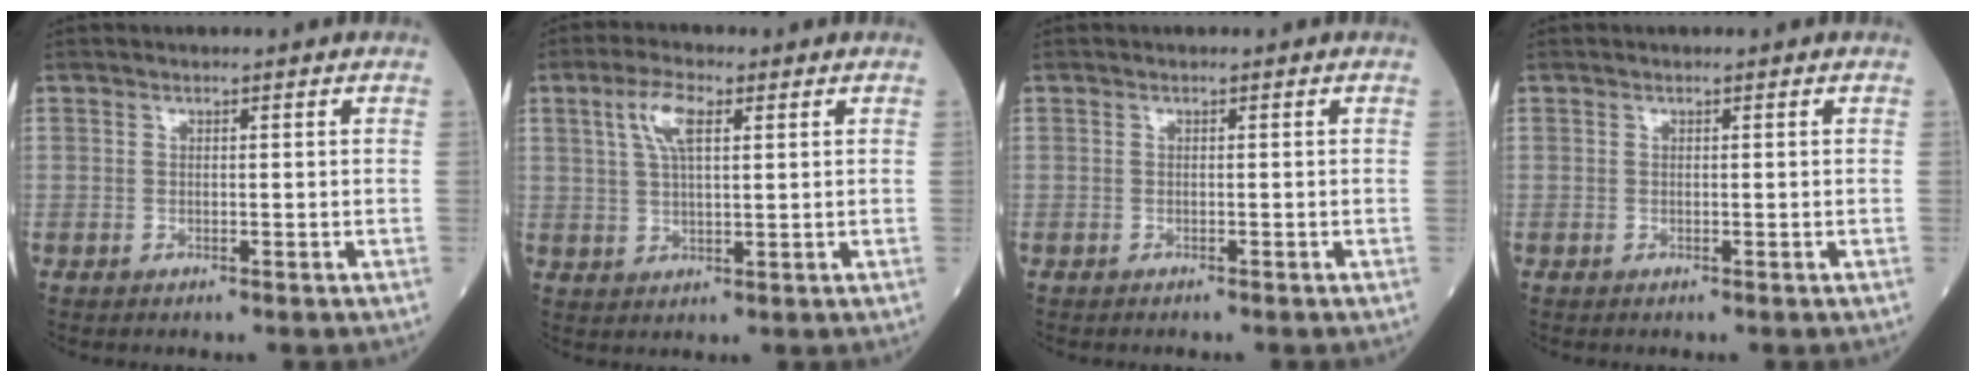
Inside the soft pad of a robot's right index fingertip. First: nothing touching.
{"total": 5.8, "force": [2.4, 1.7, 5.0], "torque": [-0.106, 0.010, 0.048]}
{"total": 0.7, "force": [-0.6, 0.0, 0.2], "torque": [-0.003, -0.001, -0.012]}
{"total": 0.0}